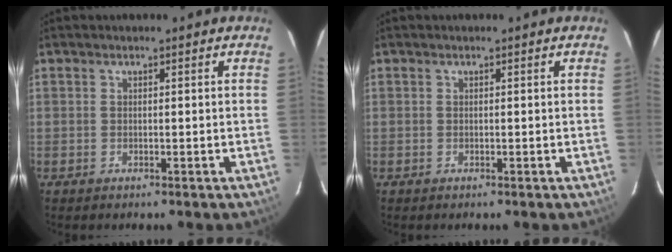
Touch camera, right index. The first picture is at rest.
{"total": 0.0}